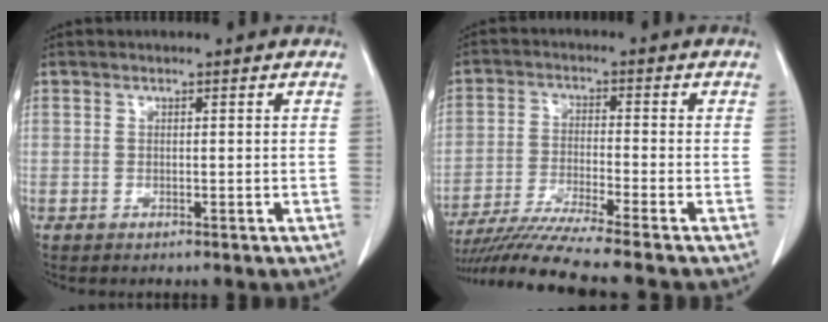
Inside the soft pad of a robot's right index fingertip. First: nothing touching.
{"total": 10.7, "force": [-9.1, -2.2, 5.1], "torque": [-0.083, -0.027, -0.157]}